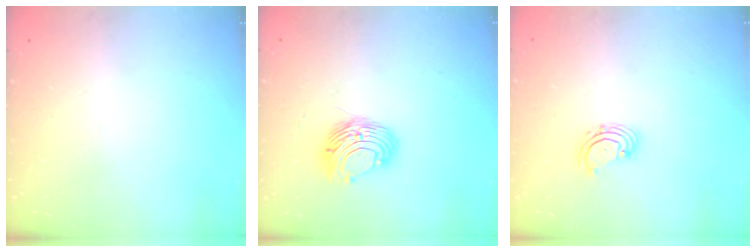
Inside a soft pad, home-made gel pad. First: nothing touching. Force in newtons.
{"total": 11.4, "press": 11.3, "slide": 1.1}
{"total": 2.6, "press": 2.5, "slide": 0.6}